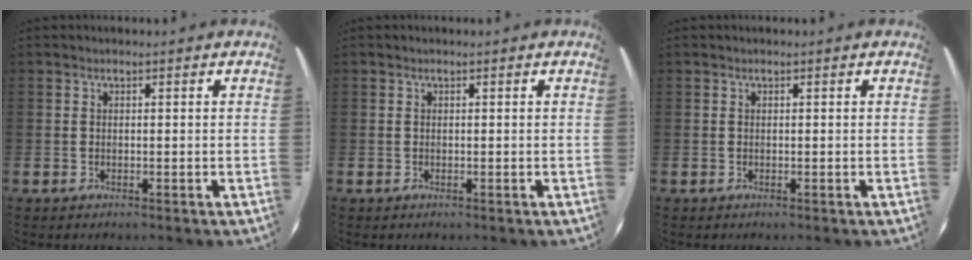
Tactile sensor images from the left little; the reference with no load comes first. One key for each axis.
{"total": 0.0}
{"total": 0.0}